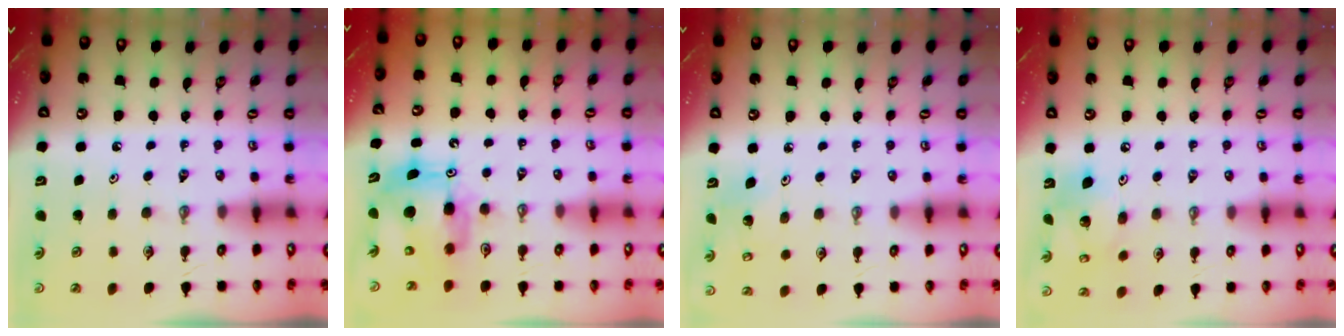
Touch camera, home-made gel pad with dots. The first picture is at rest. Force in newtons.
{"total": 11.1, "press": 11.0, "slide": 1.2}
{"total": 5.3, "press": 4.9, "slide": 1.8}
{"total": 14.8, "press": 14.5, "slide": 3.0}